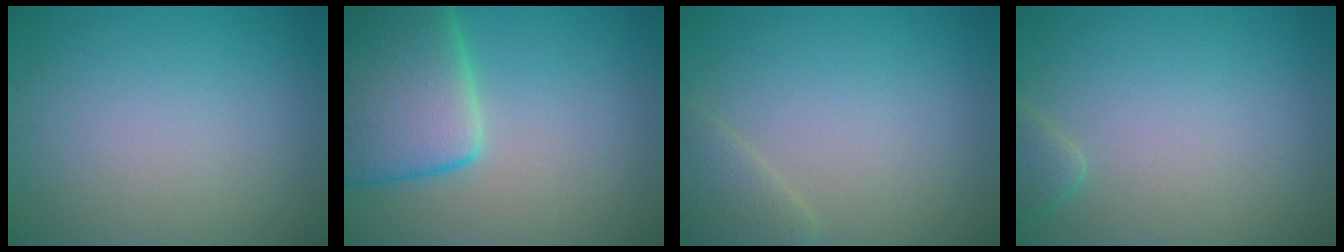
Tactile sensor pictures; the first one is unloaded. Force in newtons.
{"total": 9.0, "press": 9.0, "slide": 0.9}
{"total": 2.0, "press": 2.0, "slide": 0.2}
{"total": 1.4, "press": 1.4, "slide": 0.2}